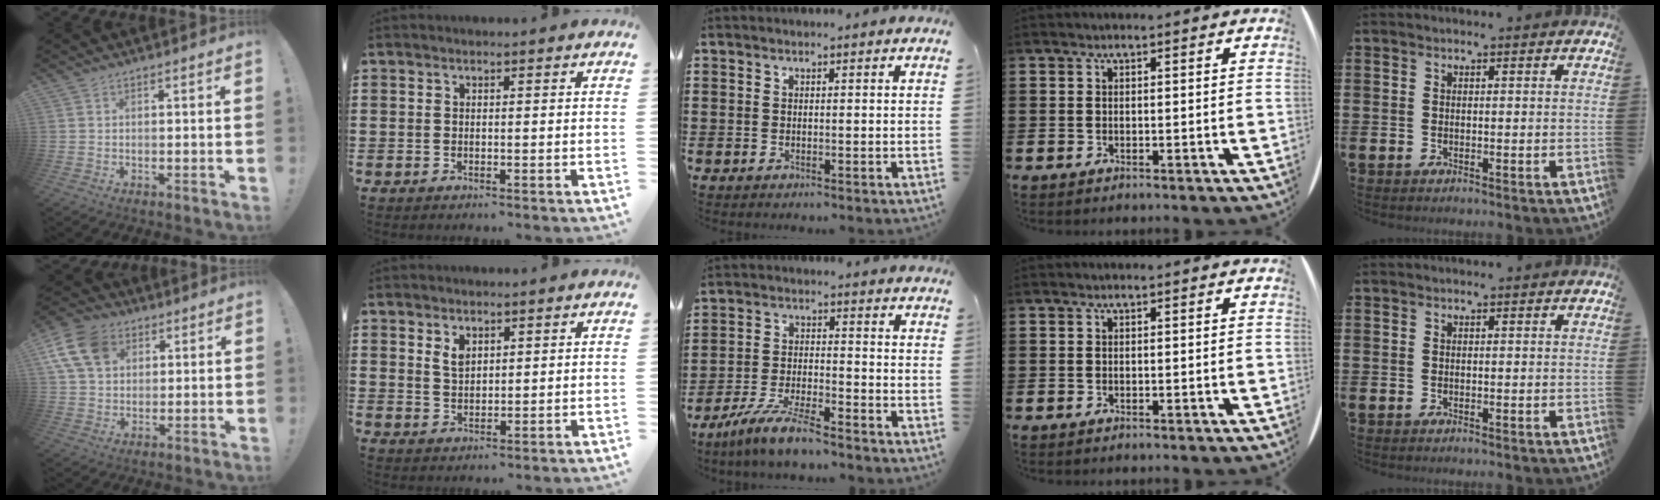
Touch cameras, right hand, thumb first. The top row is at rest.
{"thumb": {"total": 13.3, "force": [5.3, 9.8, 7.2], "torque": [-0.134, -0.017, 0.107]}, "index": {"total": 2.5, "force": [1.5, 1.4, 1.5], "torque": [-0.034, 0.002, 0.028]}, "middle": {"total": 7.2, "force": [-6.3, 0.4, 3.5], "torque": [-0.087, -0.012, -0.124]}}